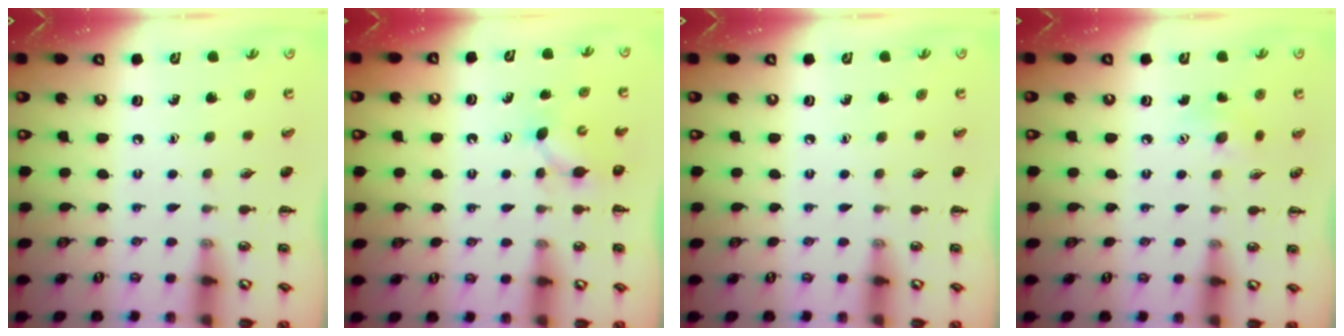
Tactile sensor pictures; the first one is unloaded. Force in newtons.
{"total": 3.9, "press": 3.7, "slide": 1.0}
{"total": 0.0}
{"total": 6.0, "press": 5.8, "slide": 1.4}